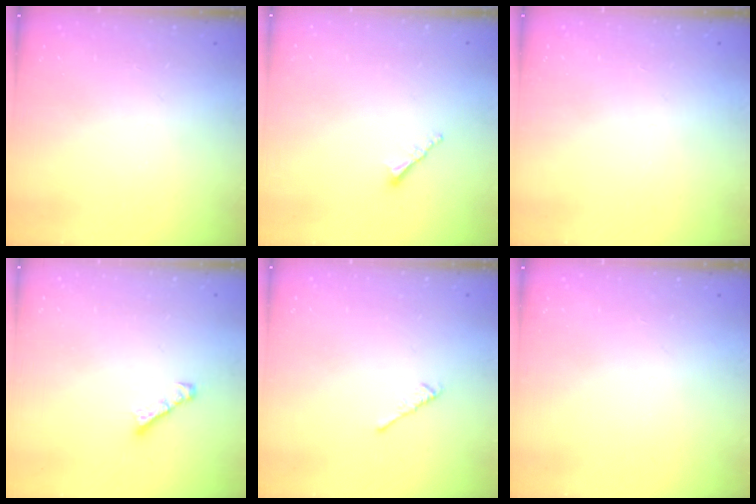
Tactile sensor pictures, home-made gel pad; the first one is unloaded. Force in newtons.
{"total": 2.0, "press": 2.0, "slide": 0.5}
{"total": 0.0}
{"total": 3.0, "press": 3.0, "slide": 0.4}
{"total": 1.1, "press": 1.0, "slide": 0.4}
{"total": 0.0}